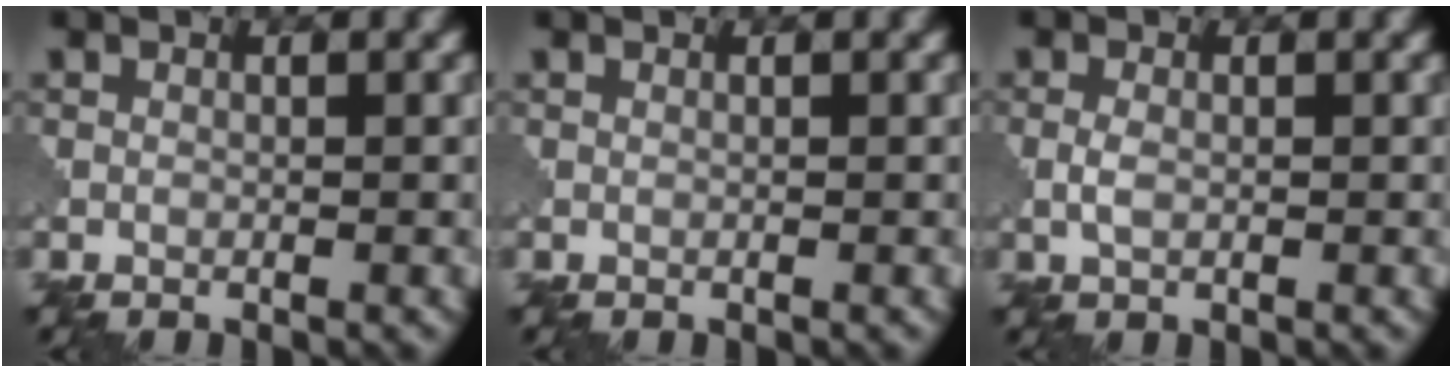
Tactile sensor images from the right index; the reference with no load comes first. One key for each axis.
{"total": 0.0}
{"total": 1.3, "fx": -0.2, "fy": 0.7, "fz": 1.1, "tx": -0.029, "ty": 0.002, "tz": -0.006}